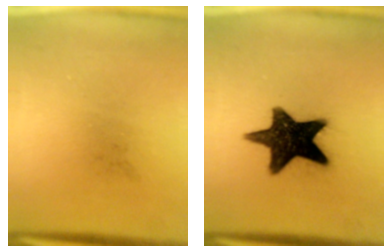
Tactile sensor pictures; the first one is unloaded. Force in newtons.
{"total": 15.4}